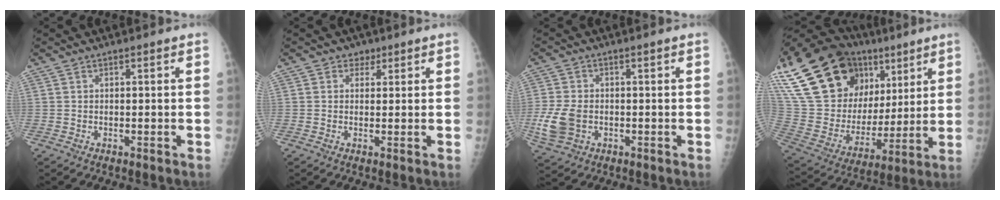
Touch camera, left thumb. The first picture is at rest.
{"total": 1.8, "force": [1.0, 1.5, 0.2], "torque": [0.013, -0.003, 0.007]}
{"total": 7.6, "force": [-1.3, 5.4, 5.1], "torque": [-0.115, 0.000, -0.021]}
{"total": 34.6, "force": [17.0, 21.3, 21.3], "torque": [-0.407, 0.033, 0.312]}